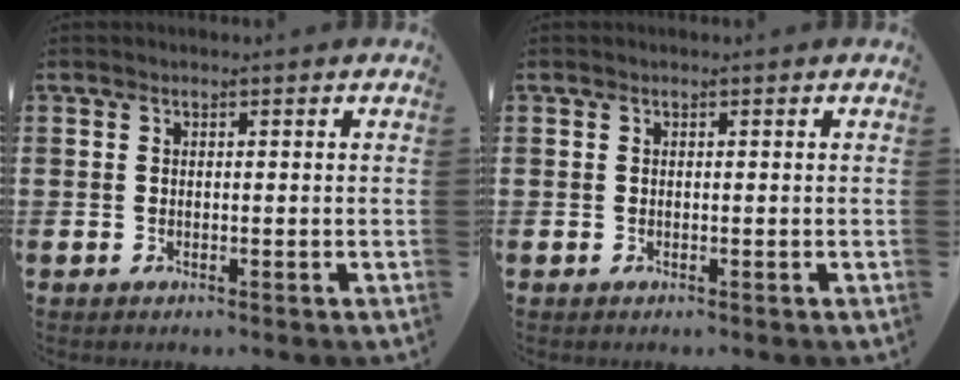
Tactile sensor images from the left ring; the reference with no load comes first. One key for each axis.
{"total": 0.0}